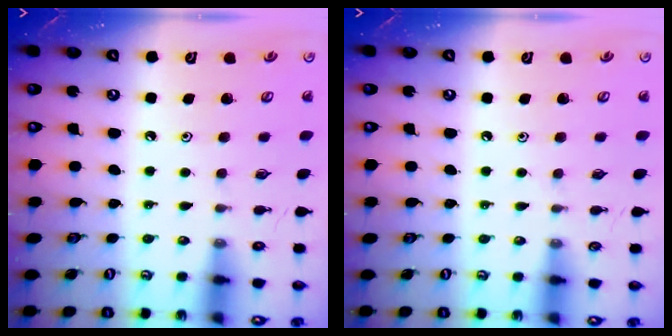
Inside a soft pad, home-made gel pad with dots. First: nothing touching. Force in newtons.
{"total": 2.8, "press": 2.8, "slide": 0.4}